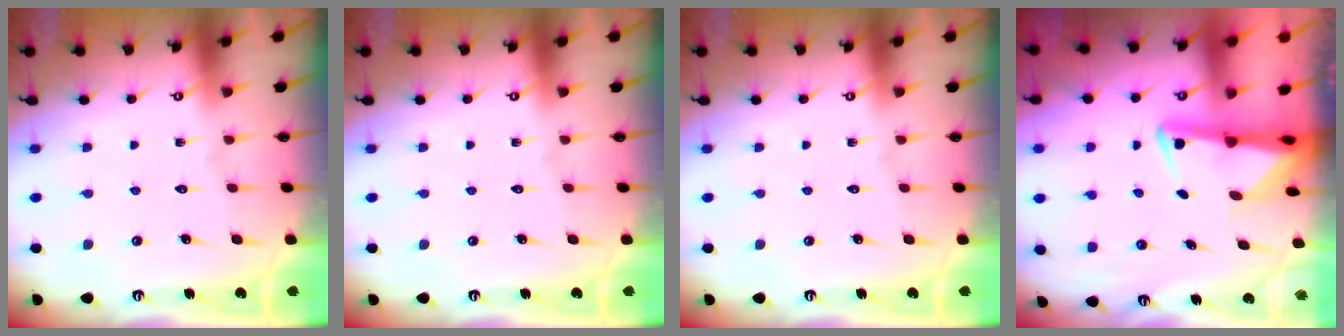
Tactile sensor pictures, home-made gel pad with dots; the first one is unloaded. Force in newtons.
{"total": 0.0}
{"total": 0.0}
{"total": 3.3, "press": 3.2, "slide": 0.7}